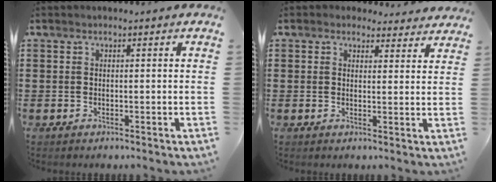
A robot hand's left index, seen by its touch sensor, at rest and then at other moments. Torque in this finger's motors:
{"motor_torque": [1.07, -1.07, 0.23, -0.01]}